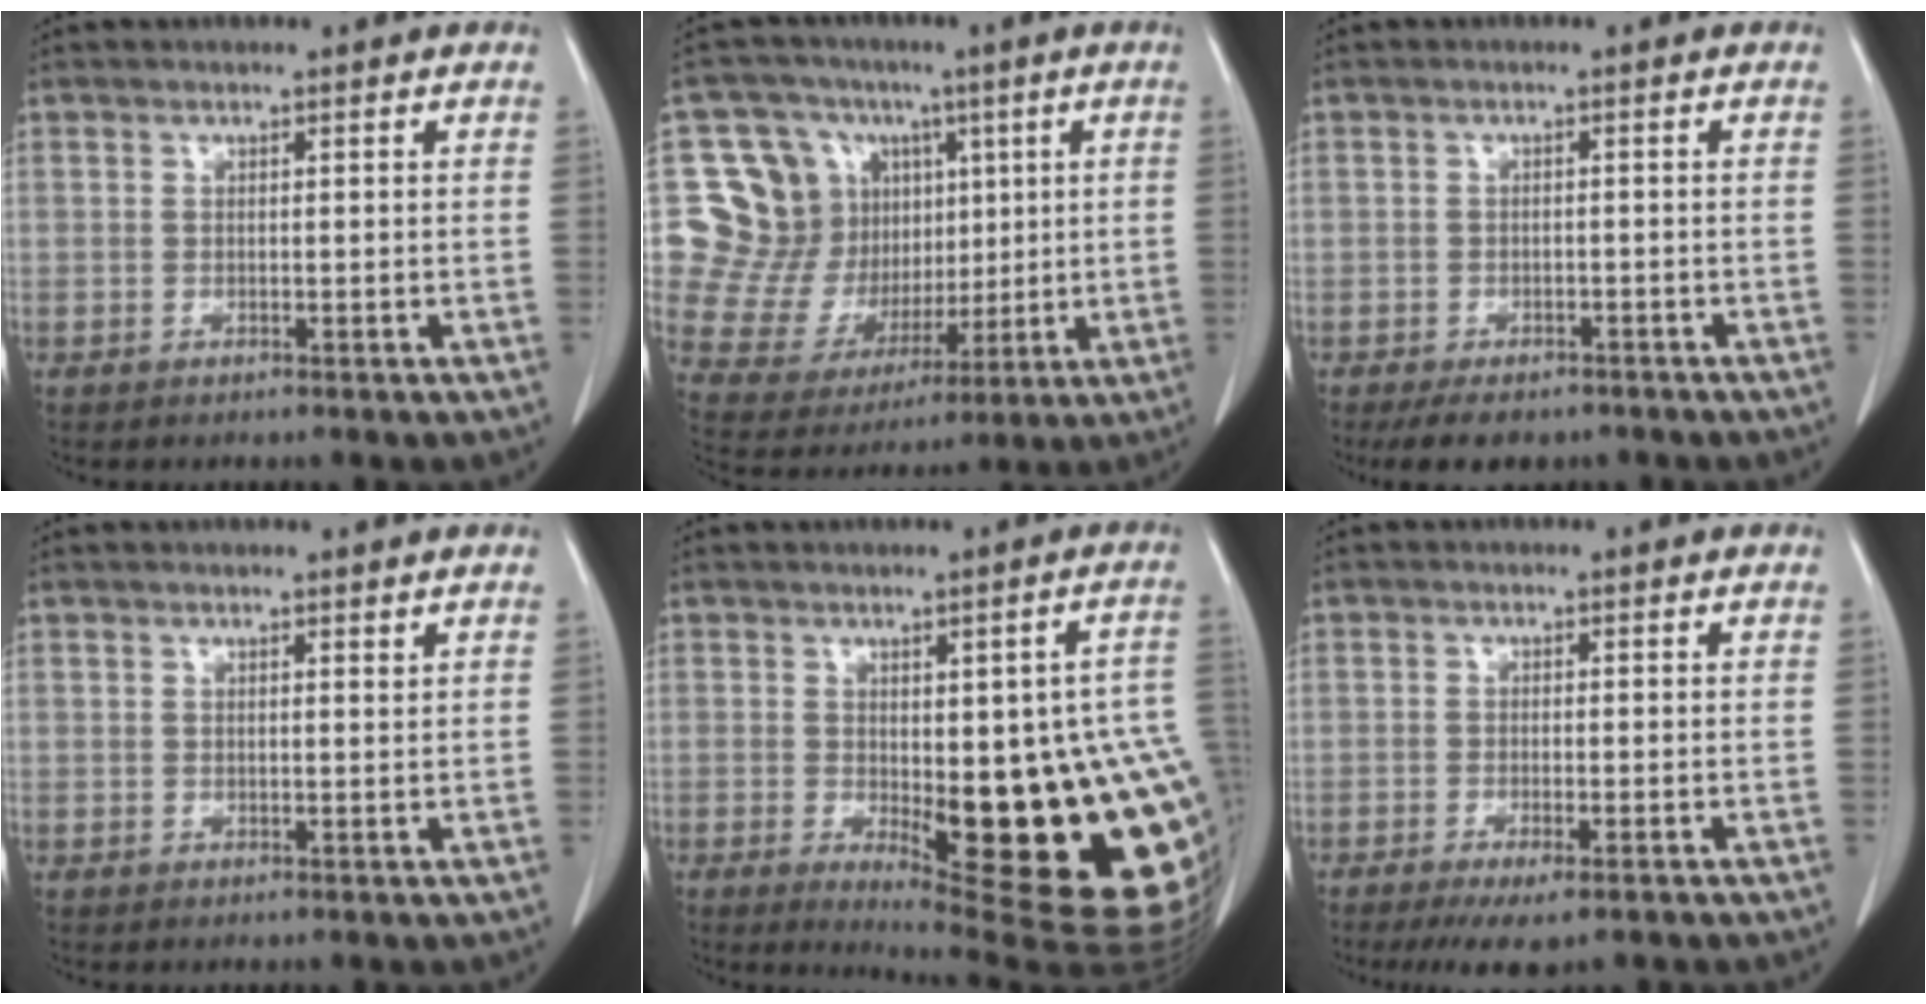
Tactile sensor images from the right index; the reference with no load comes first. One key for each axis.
{"total": 15.7, "fx": 4.5, "fy": 13.1, "fz": 7.5, "tx": -0.135, "ty": 0.056, "tz": 0.104}
{"total": 6.2, "fx": -4.6, "fy": 3.3, "fz": 2.4, "tx": -0.029, "ty": -0.002, "tz": -0.062}
{"total": 1.0, "fx": 0.8, "fy": 0.3, "fz": 0.3, "tx": -0.007, "ty": -0.005, "tz": 0.013}
{"total": 23.1, "fx": -4.0, "fy": 5.5, "fz": 22.0, "tx": -0.185, "ty": 0.000, "tz": -0.031}
{"total": 4.9, "fx": -3.1, "fy": 1.1, "fz": 3.6, "tx": -0.057, "ty": -0.012, "tz": -0.045}